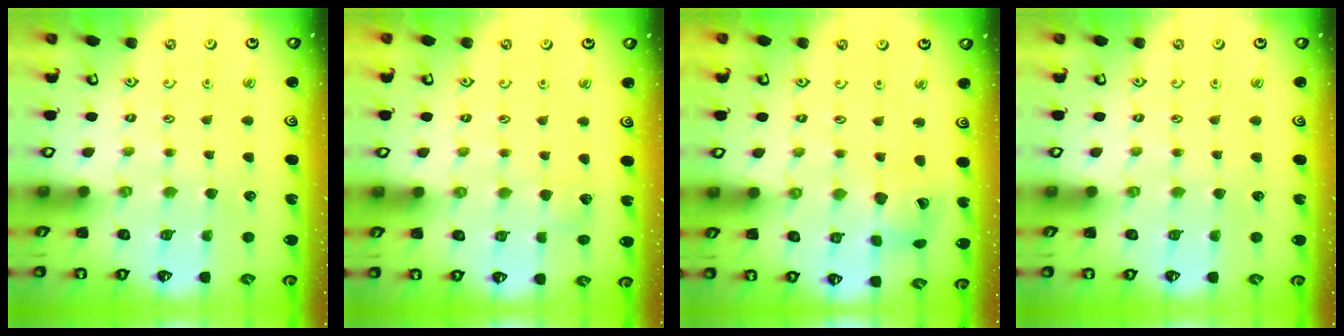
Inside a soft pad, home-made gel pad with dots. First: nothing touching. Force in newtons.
{"total": 2.9, "press": 2.9, "slide": 0.4}
{"total": 9.7, "press": 9.6, "slide": 1.3}
{"total": 0.0}